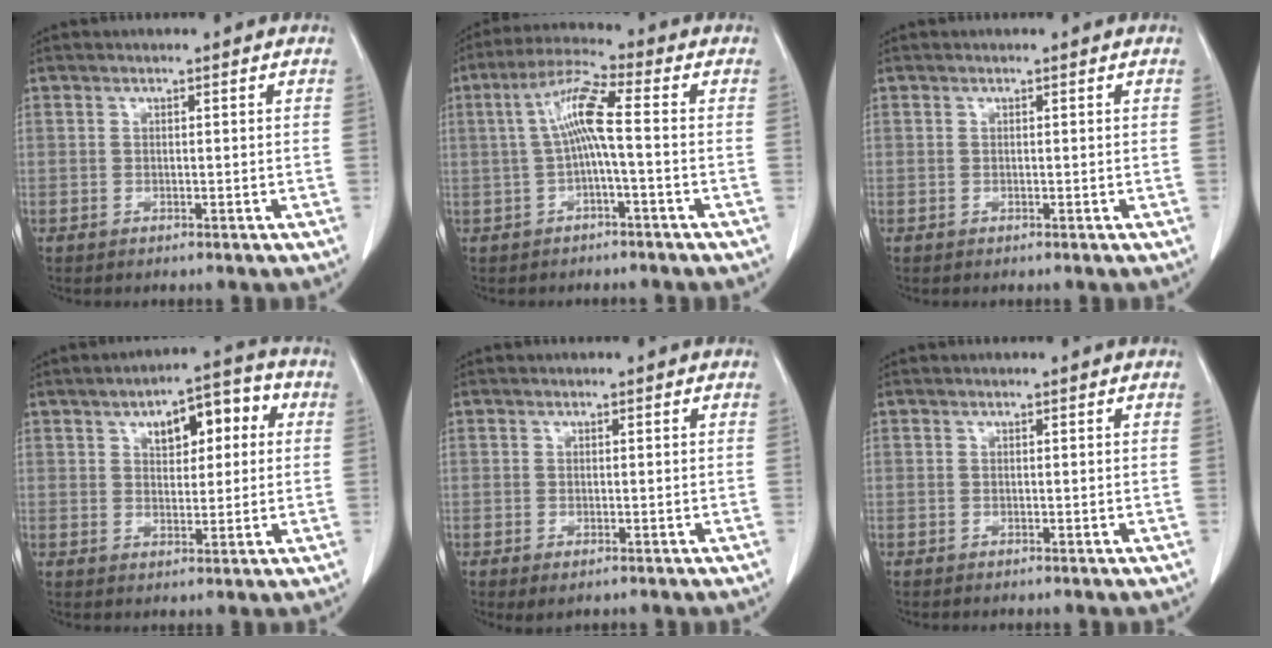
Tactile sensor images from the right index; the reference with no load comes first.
{"total": 7.3, "force": [0.2, 0.3, 7.3], "torque": [-0.142, 0.022, 0.001]}
{"total": 0.0}
{"total": 8.7, "force": [2.9, 4.2, 7.1], "torque": [-0.090, 0.032, 0.040]}
{"total": 1.8, "force": [-1.0, 0.7, 1.4], "torque": [-0.017, -0.004, -0.010]}
{"total": 0.0}